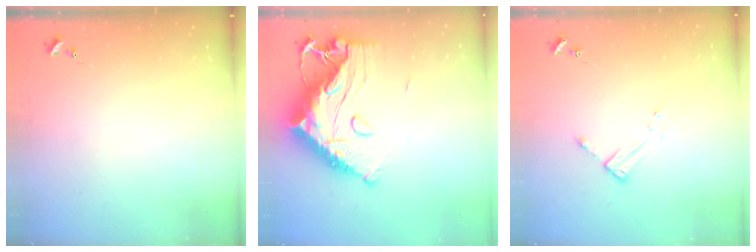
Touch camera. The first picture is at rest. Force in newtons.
{"total": 22.9, "press": 22.7, "slide": 2.4}
{"total": 2.7, "press": 2.7, "slide": 0.4}